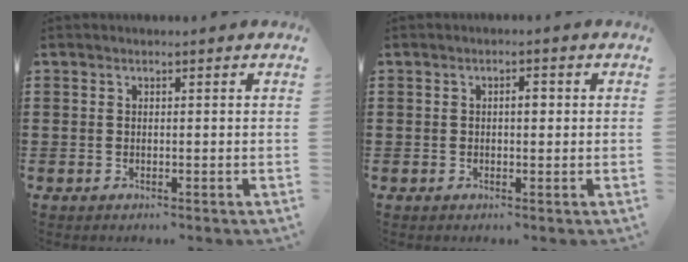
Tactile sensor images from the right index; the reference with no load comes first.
{"total": 1.8, "force": [0.1, 0.6, 1.7], "torque": [-0.033, 0.003, -0.001]}